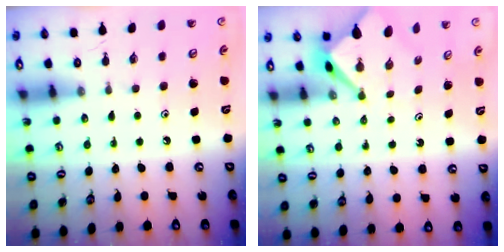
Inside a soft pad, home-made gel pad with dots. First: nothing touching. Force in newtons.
{"total": 3.1, "press": 3.0, "slide": 0.3}